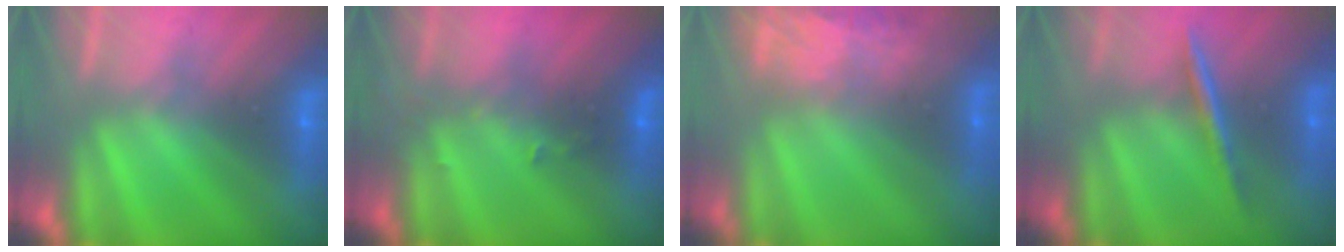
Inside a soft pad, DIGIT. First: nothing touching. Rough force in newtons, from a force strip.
{"total": 2.7}
{"total": 7.3}
{"total": 2.2}